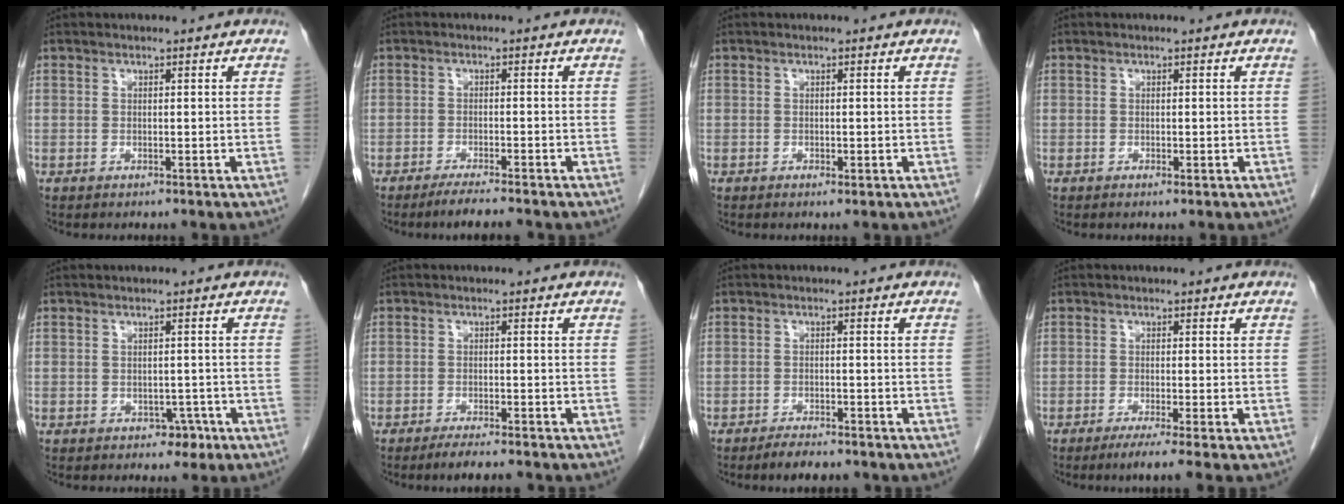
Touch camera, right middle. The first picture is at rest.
{"total": 4.6, "force": [-3.8, -0.1, 2.5], "torque": [-0.040, -0.010, -0.061]}
{"total": 0.9, "force": [-0.4, 0.3, 0.7], "torque": [-0.011, -0.001, -0.004]}
{"total": 0.6, "force": [-0.3, 0.1, 0.5], "torque": [-0.009, -0.001, -0.003]}
{"total": 2.2, "force": [-1.1, 1.6, 1.0], "torque": [-0.007, 0.004, -0.008]}
{"total": 4.8, "force": [-4.1, 0.4, 2.6], "torque": [-0.037, -0.008, -0.059]}
{"total": 3.8, "force": [-3.3, 0.9, 1.8], "torque": [-0.032, -0.005, -0.049]}
{"total": 4.2, "force": [-2.9, -0.8, 2.9], "torque": [-0.044, -0.013, -0.052]}